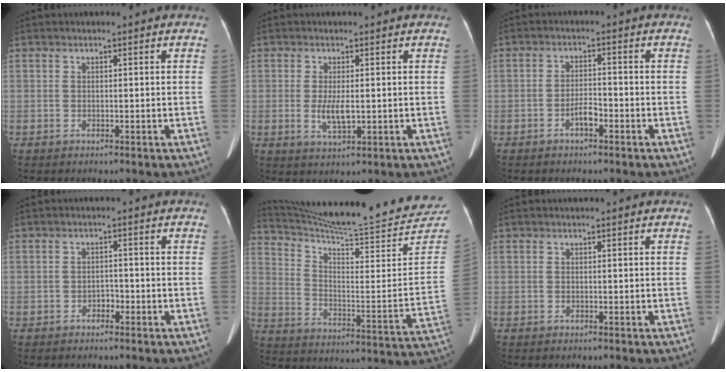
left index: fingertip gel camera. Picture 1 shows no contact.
{"total": 3.5, "force": [0.0, 1.0, 3.4], "torque": [-0.066, -0.007, 0.003]}
{"total": 2.6, "force": [-1.6, 0.8, 1.9], "torque": [-0.032, 0.004, -0.030]}
{"total": 1.4, "force": [-0.9, 0.8, 0.7], "torque": [-0.007, 0.005, -0.016]}
{"total": 27.2, "force": [26.0, -0.2, 8.2], "torque": [-0.139, -0.124, 0.348]}
{"total": 0.0}